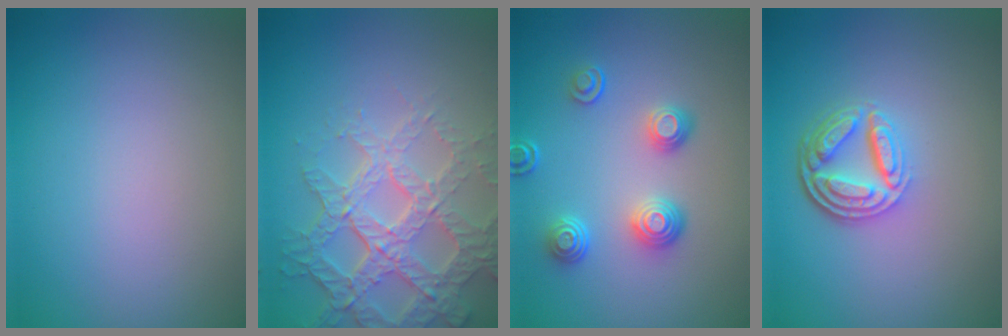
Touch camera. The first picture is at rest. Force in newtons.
{"total": 6.8, "press": 5.1, "slide": 4.5}
{"total": 3.5, "press": 2.8, "slide": 2.2}
{"total": 4.6, "press": 3.6, "slide": 3.0}